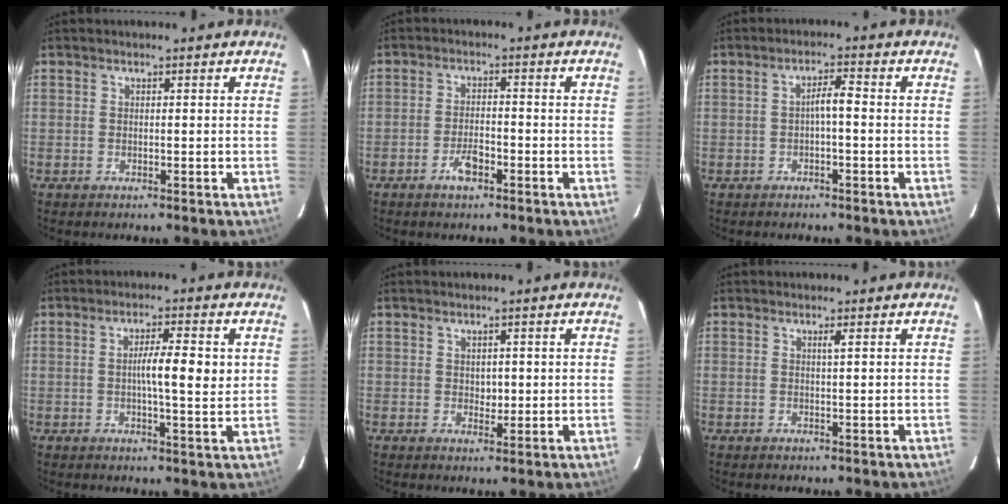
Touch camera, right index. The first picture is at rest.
{"total": 3.5, "force": [-1.9, 1.1, 2.6], "torque": [-0.050, 0.002, -0.036]}
{"total": 2.7, "force": [-0.4, 0.4, 2.7], "torque": [-0.043, 0.008, -0.007]}
{"total": 6.4, "force": [0.5, 1.0, 6.3], "torque": [-0.098, 0.006, 0.007]}
{"total": 2.0, "force": [0.3, 1.4, 1.4], "torque": [-0.018, -0.001, 0.007]}
{"total": 0.8, "force": [0.3, -0.2, 0.7], "torque": [-0.016, -0.001, 0.008]}